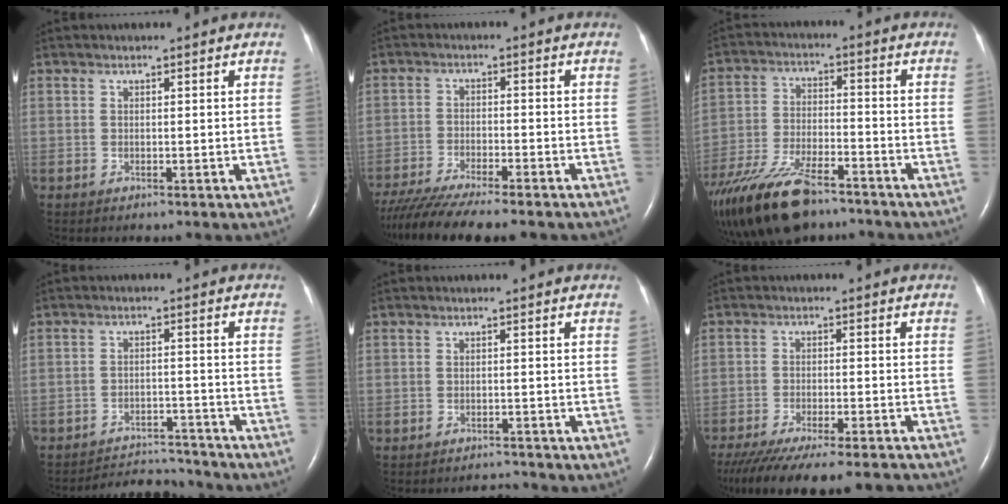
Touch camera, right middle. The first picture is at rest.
{"total": 12.5, "force": [-10.6, 0.7, 6.5], "torque": [-0.102, -0.027, -0.167]}
{"total": 17.2, "force": [-13.0, 5.6, 9.8], "torque": [-0.219, -0.027, -0.231]}
{"total": 8.1, "force": [-8.0, 1.0, -0.4], "torque": [0.004, 0.005, -0.122]}
{"total": 1.7, "force": [-1.6, -0.1, -0.4], "torque": [0.003, -0.011, -0.022]}
{"total": 18.5, "force": [-16.2, 2.2, 8.7], "torque": [-0.148, -0.043, -0.236]}